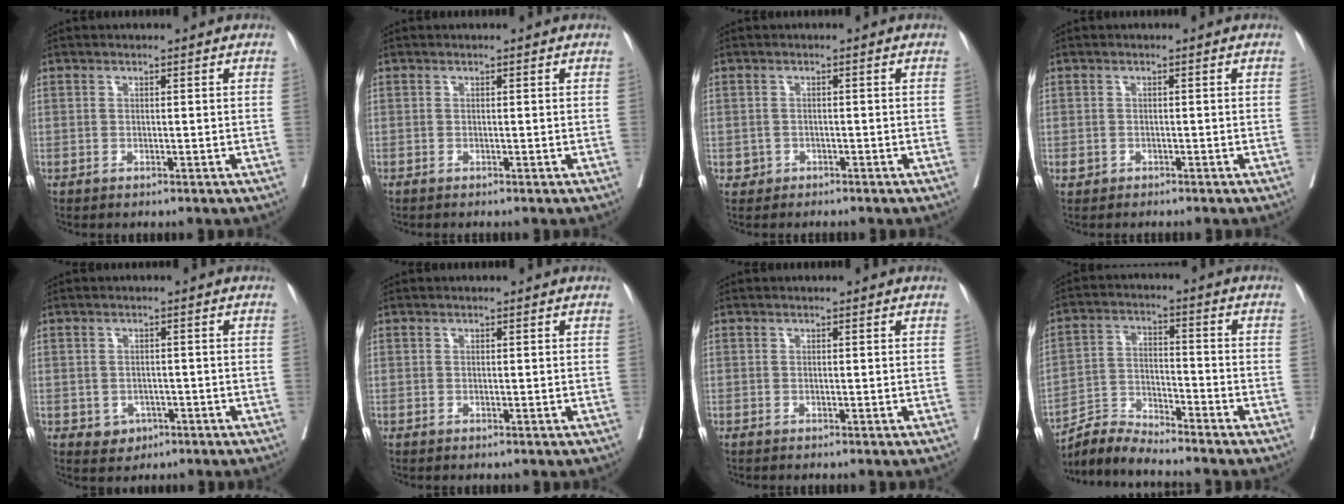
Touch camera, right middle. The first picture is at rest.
{"total": 0.0}
{"total": 1.2, "force": [-0.7, 1.0, 0.1], "torque": [-0.002, 0.005, -0.010]}
{"total": 1.0, "force": [-0.5, 0.7, 0.4], "torque": [-0.009, 0.002, -0.007]}
{"total": 2.8, "force": [-1.2, 2.3, 1.0], "torque": [-0.008, 0.005, -0.009]}
{"total": 0.0}
{"total": 0.0}
{"total": 6.4, "force": [-6.4, 0.1, 0.4], "torque": [-0.012, 0.001, -0.121]}